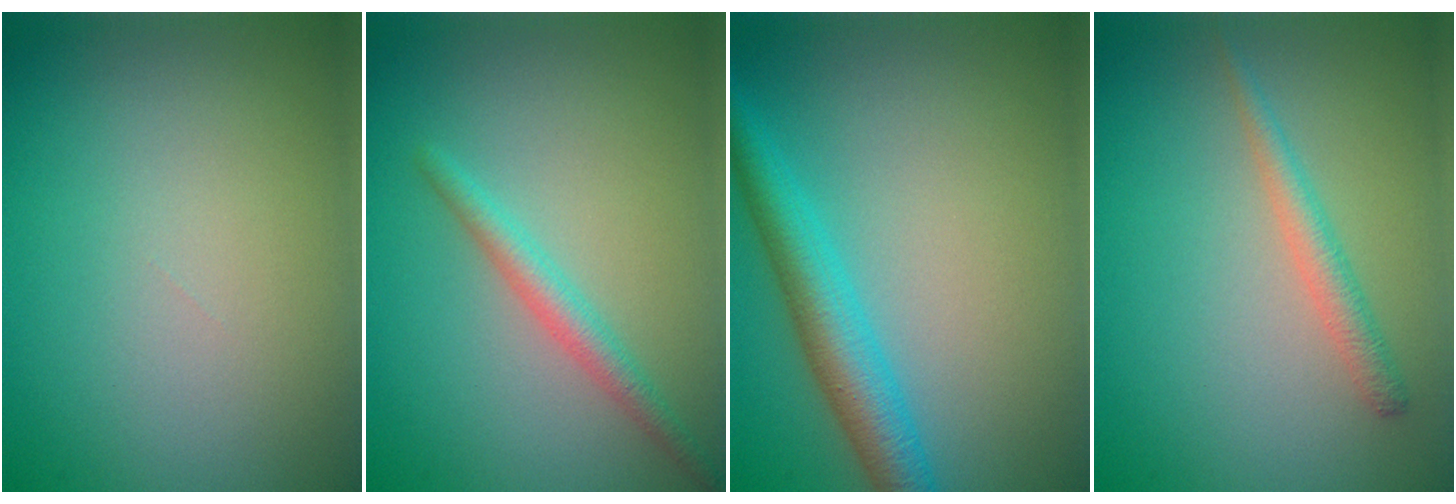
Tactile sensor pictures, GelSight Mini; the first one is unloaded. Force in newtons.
{"total": 2.1, "press": 2.1, "slide": 0.0}
{"total": 4.7, "press": 4.7, "slide": 0.1}
{"total": 1.9, "press": 1.9, "slide": 0.0}